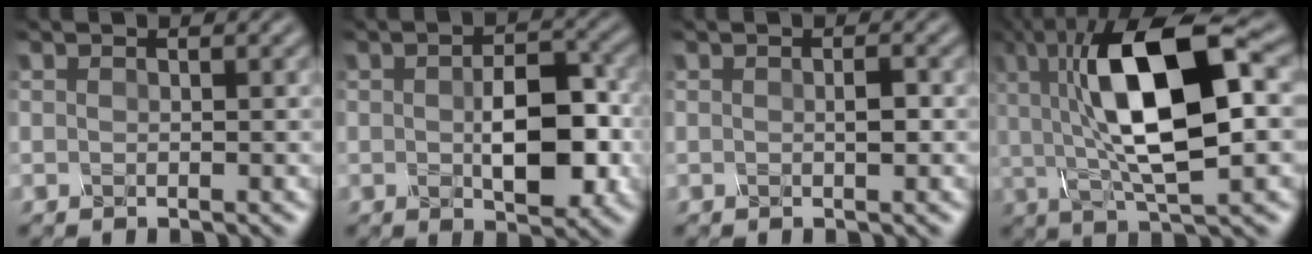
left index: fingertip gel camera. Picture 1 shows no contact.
{"total": 6.4, "force": [-0.6, 3.2, 5.5], "torque": [-0.092, -0.005, -0.005]}
{"total": 1.0, "force": [0.0, 0.2, 1.0], "torque": [-0.019, 0.000, 0.001]}
{"total": 13.1, "force": [2.3, 4.4, 12.1], "torque": [-0.202, 0.016, 0.035]}